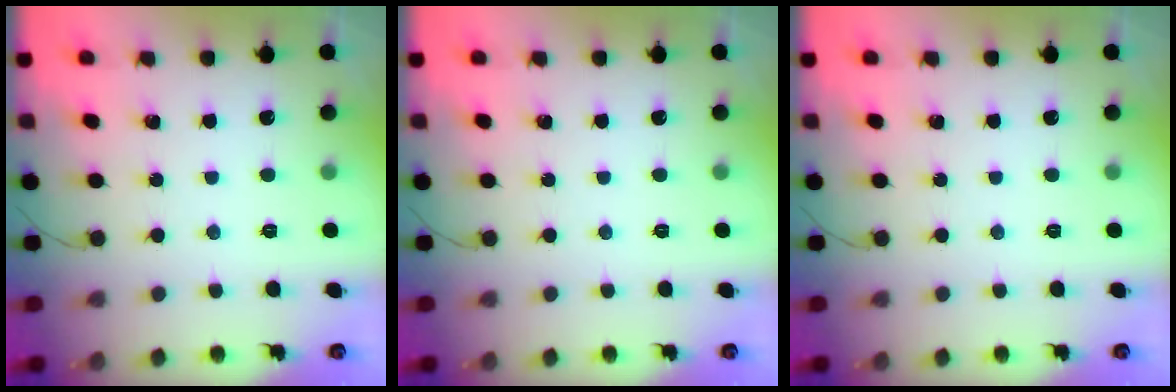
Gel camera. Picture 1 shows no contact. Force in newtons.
{"total": 0.0}
{"total": 0.0}